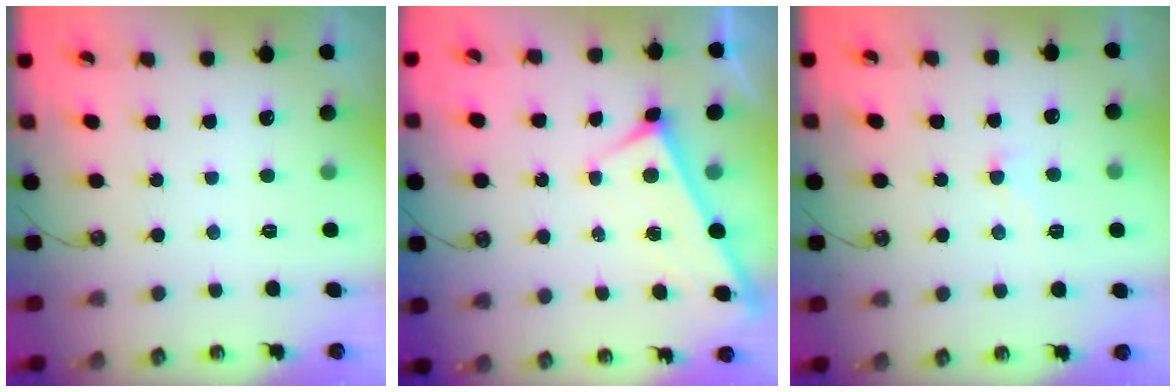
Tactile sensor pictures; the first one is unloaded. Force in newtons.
{"total": 3.0, "press": 2.9, "slide": 0.3}
{"total": 1.2, "press": 1.2, "slide": 0.1}